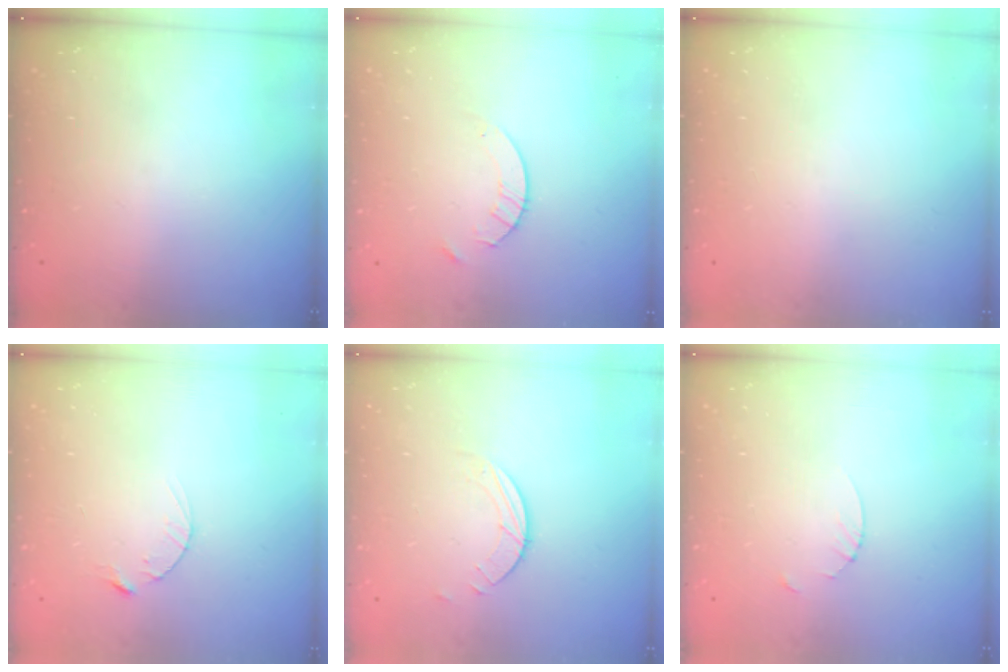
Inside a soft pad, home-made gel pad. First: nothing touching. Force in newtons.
{"total": 4.2, "press": 4.2, "slide": 0.4}
{"total": 0.0}
{"total": 2.5, "press": 2.5, "slide": 0.4}
{"total": 1.5, "press": 1.5, "slide": 0.1}
{"total": 2.7, "press": 2.7, "slide": 0.3}